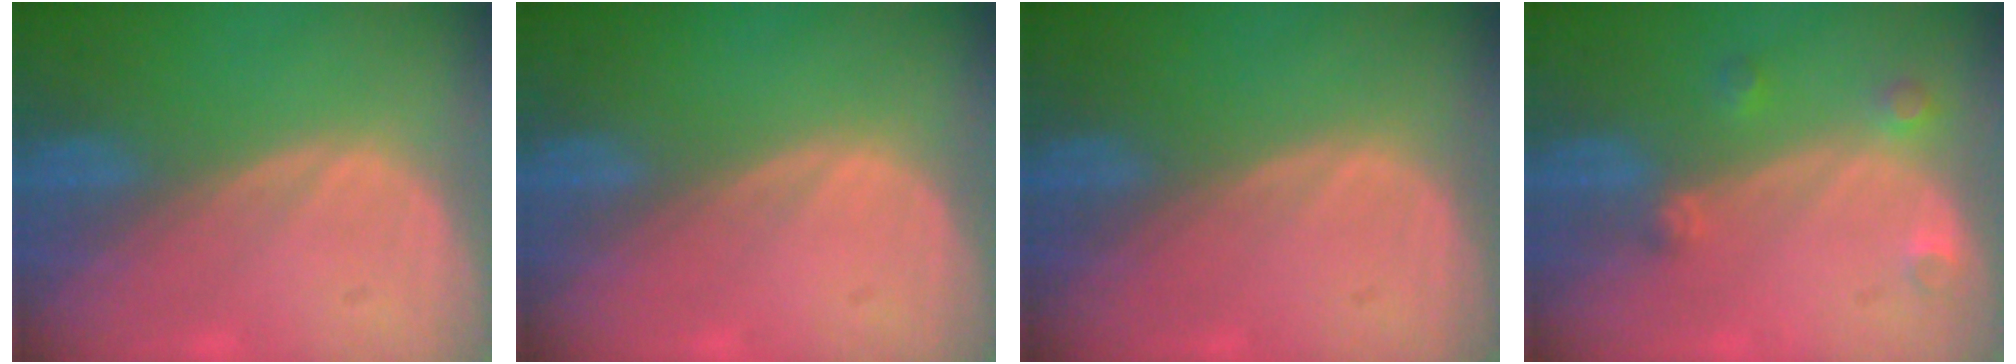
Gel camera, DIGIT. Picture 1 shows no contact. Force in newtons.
{"total": 0.0}
{"total": 0.0}
{"total": 2.6, "press": 2.6, "slide": 0.4}